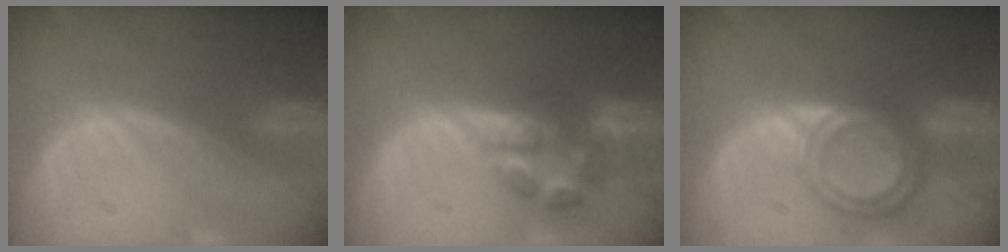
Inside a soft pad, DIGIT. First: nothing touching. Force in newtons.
{"total": 6.9, "press": 6.0, "slide": 3.3}
{"total": 6.8, "press": 6.1, "slide": 3.1}